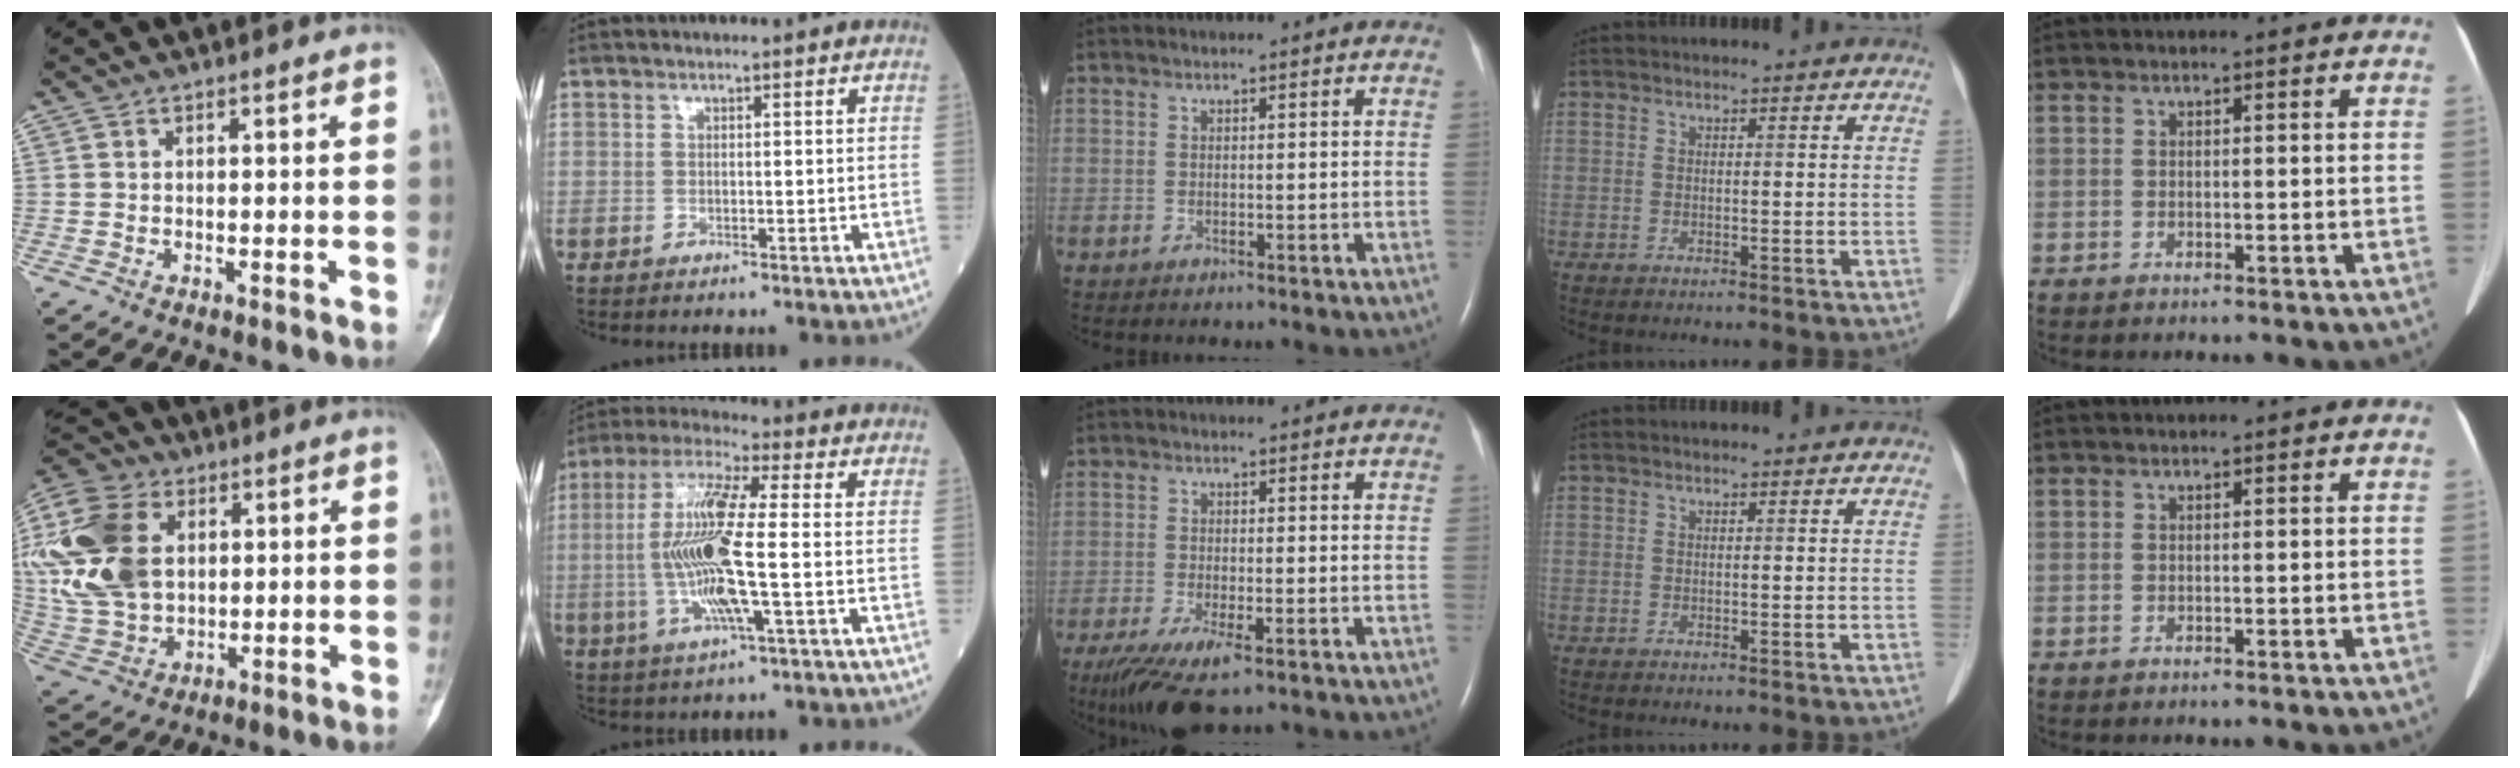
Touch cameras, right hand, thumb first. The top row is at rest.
{"thumb": {"total": 21.6, "force": [4.5, 15.1, 14.9], "torque": [-0.319, -0.001, 0.087]}, "index": {"total": 13.3, "force": [-1.5, 0.9, 13.2], "torque": [-0.271, -0.001, -0.035]}, "middle": {"total": 8.2, "force": [-5.1, 1.9, 6.1], "torque": [-0.110, -0.022, -0.084]}}